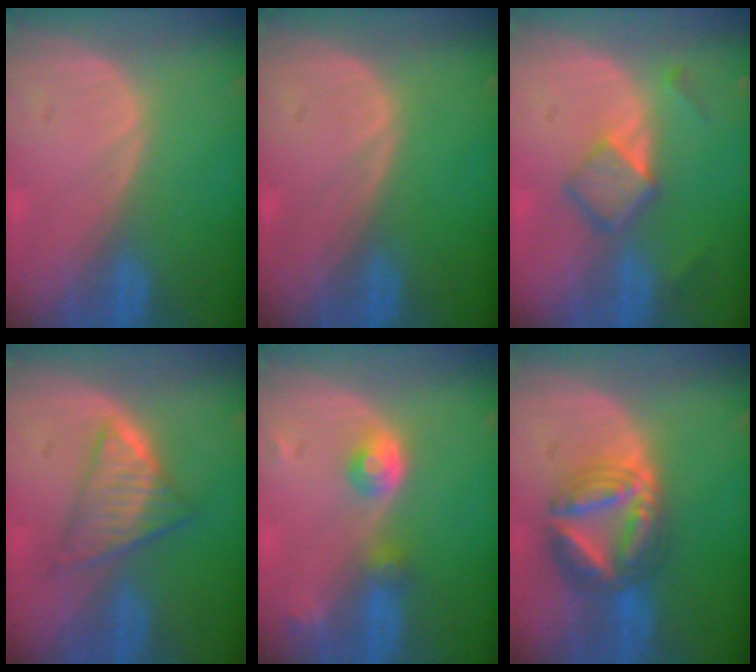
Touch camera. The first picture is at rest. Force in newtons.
{"total": 0.0}
{"total": 5.0, "press": 4.6, "slide": 1.9}
{"total": 6.1, "press": 5.7, "slide": 2.1}
{"total": 4.2, "press": 4.0, "slide": 1.4}
{"total": 8.8, "press": 8.8, "slide": 0.8}